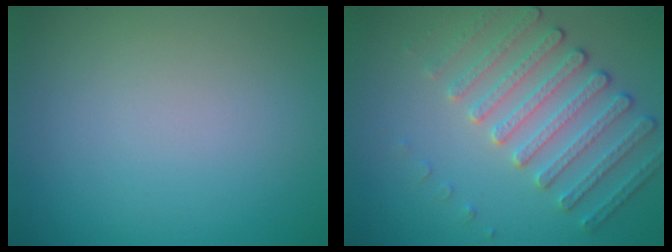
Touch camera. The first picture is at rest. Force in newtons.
{"total": 4.2, "press": 3.8, "slide": 1.8}